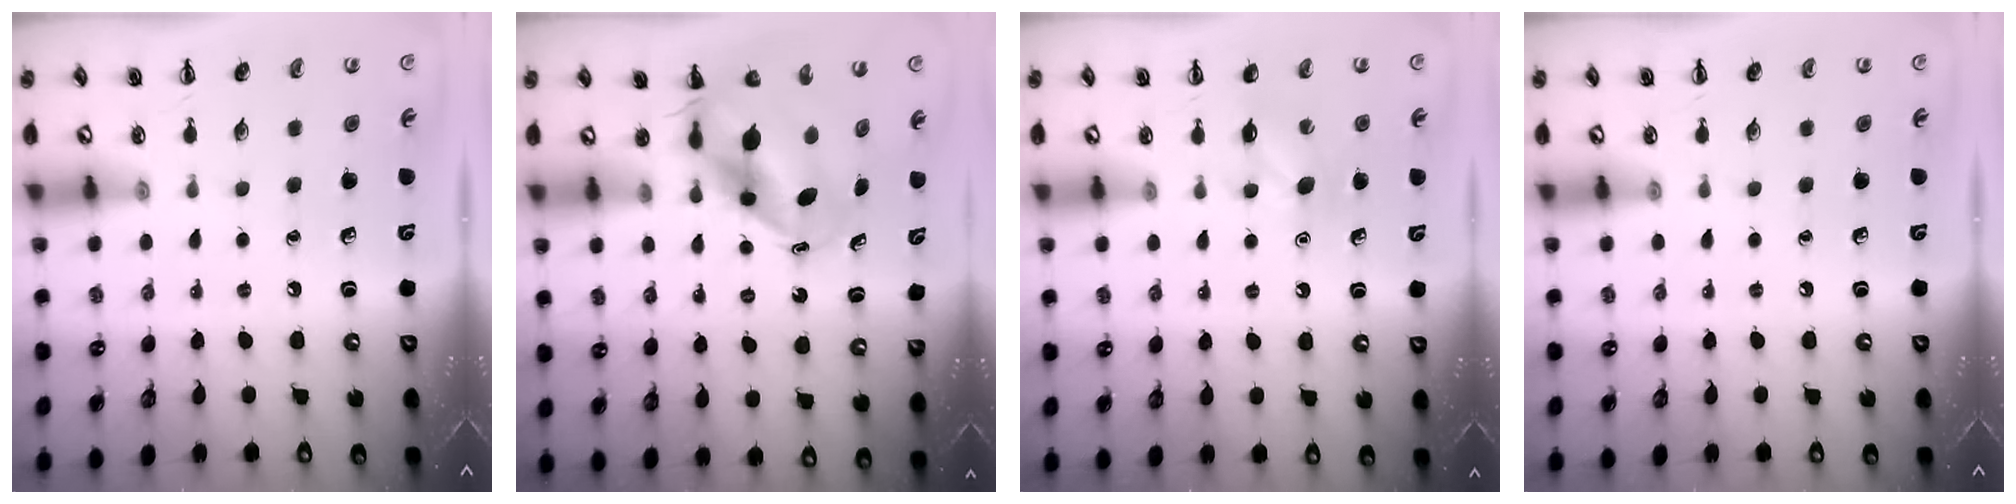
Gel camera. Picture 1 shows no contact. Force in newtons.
{"total": 6.5, "press": 6.4, "slide": 1.5}
{"total": 6.4, "press": 6.2, "slide": 1.5}
{"total": 0.0}